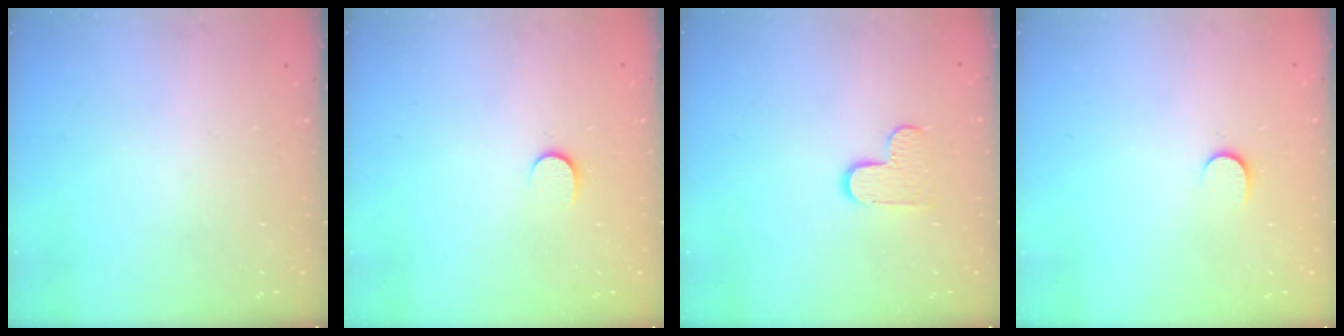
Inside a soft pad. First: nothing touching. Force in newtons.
{"total": 4.4, "press": 4.4, "slide": 0.5}
{"total": 7.5, "press": 7.5, "slide": 0.4}
{"total": 4.4, "press": 4.4, "slide": 0.5}